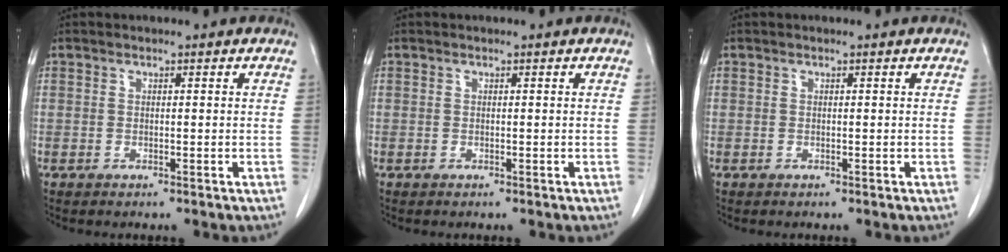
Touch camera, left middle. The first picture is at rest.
{"total": 0.0}
{"total": 0.0}